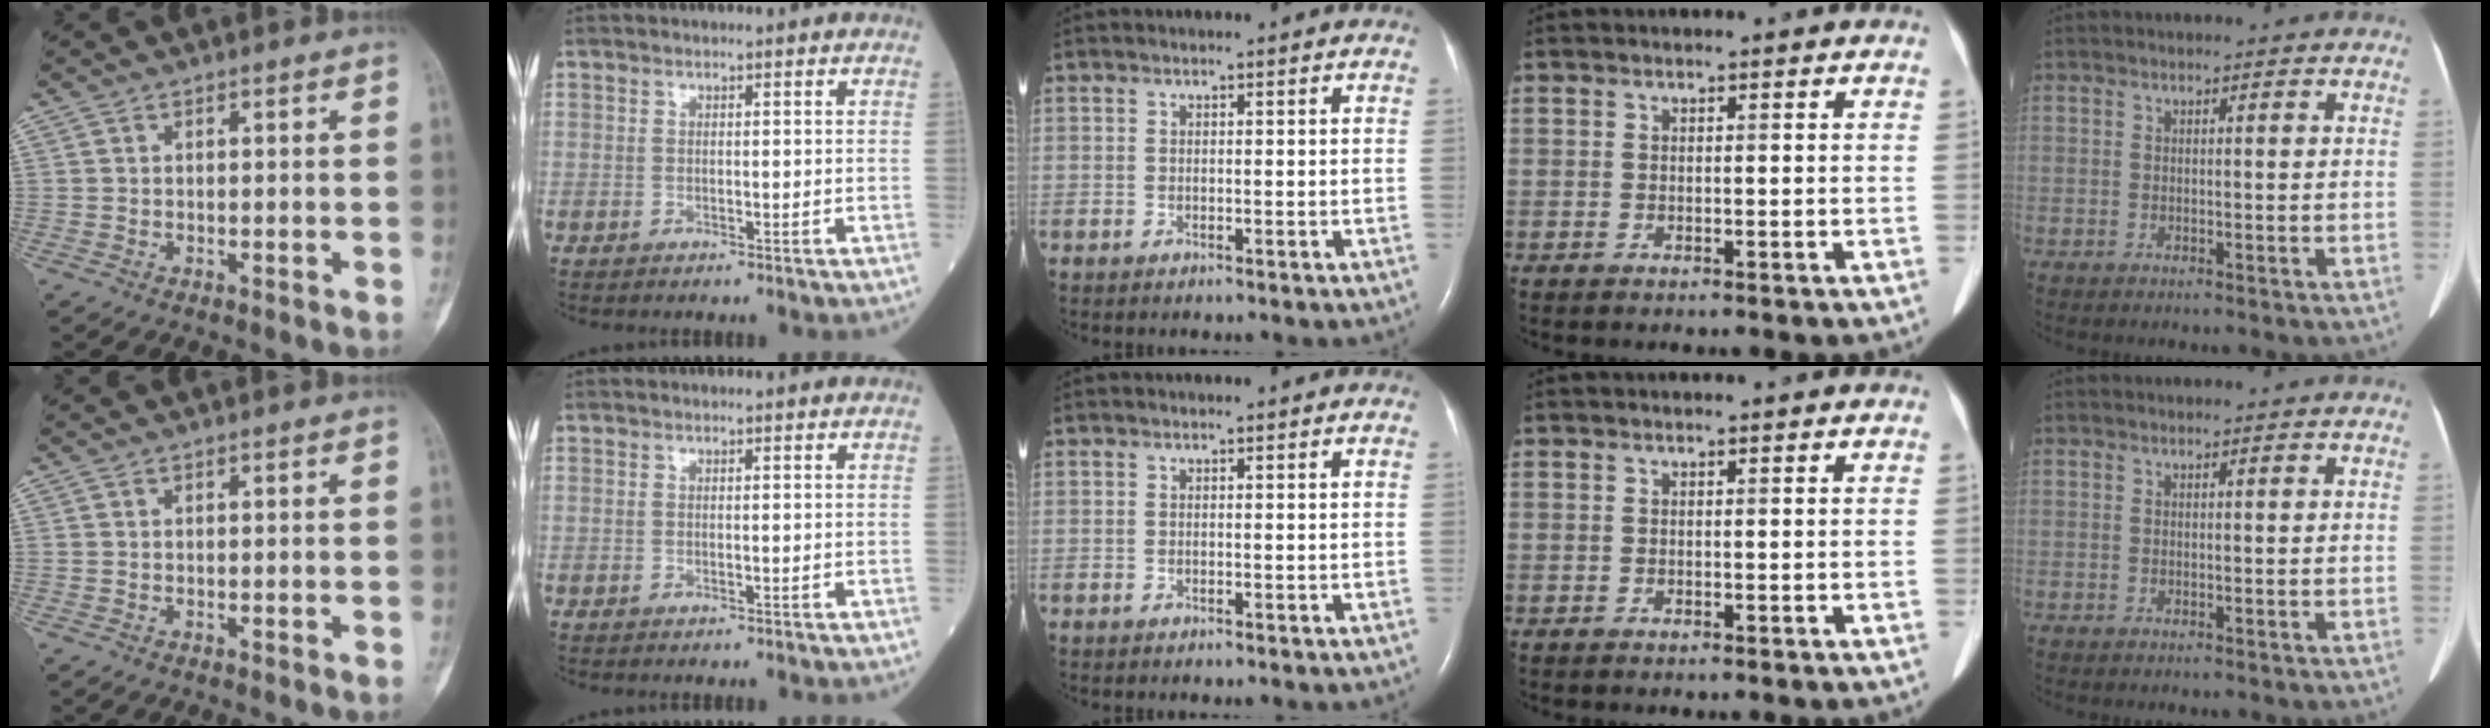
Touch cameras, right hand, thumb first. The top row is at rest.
{}